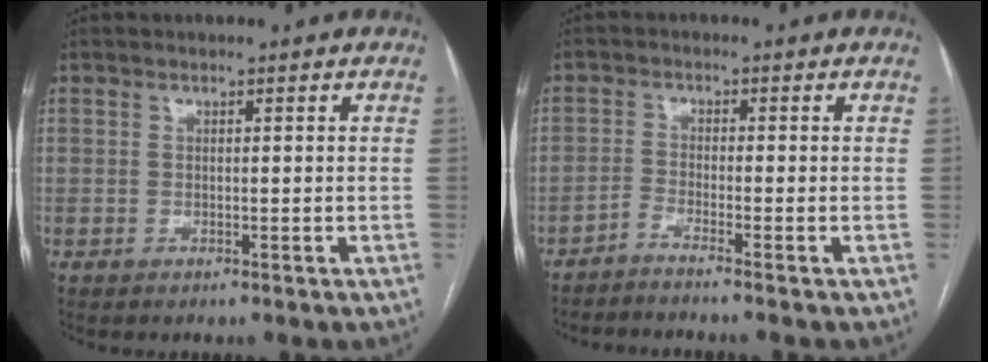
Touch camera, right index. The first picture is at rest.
{"total": 3.0, "force": [-2.6, -1.1, 1.0], "torque": [-0.023, 0.005, -0.049]}